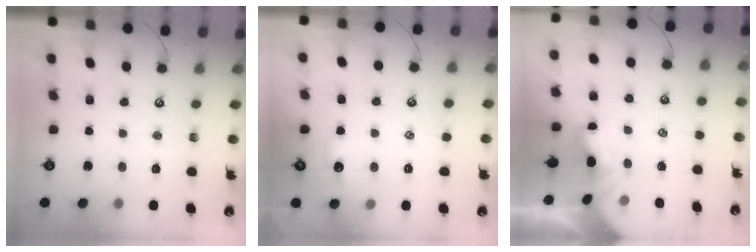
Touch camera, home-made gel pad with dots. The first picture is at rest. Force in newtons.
{"total": 1.6, "press": 1.5, "slide": 0.4}
{"total": 1.9, "press": 1.8, "slide": 0.5}